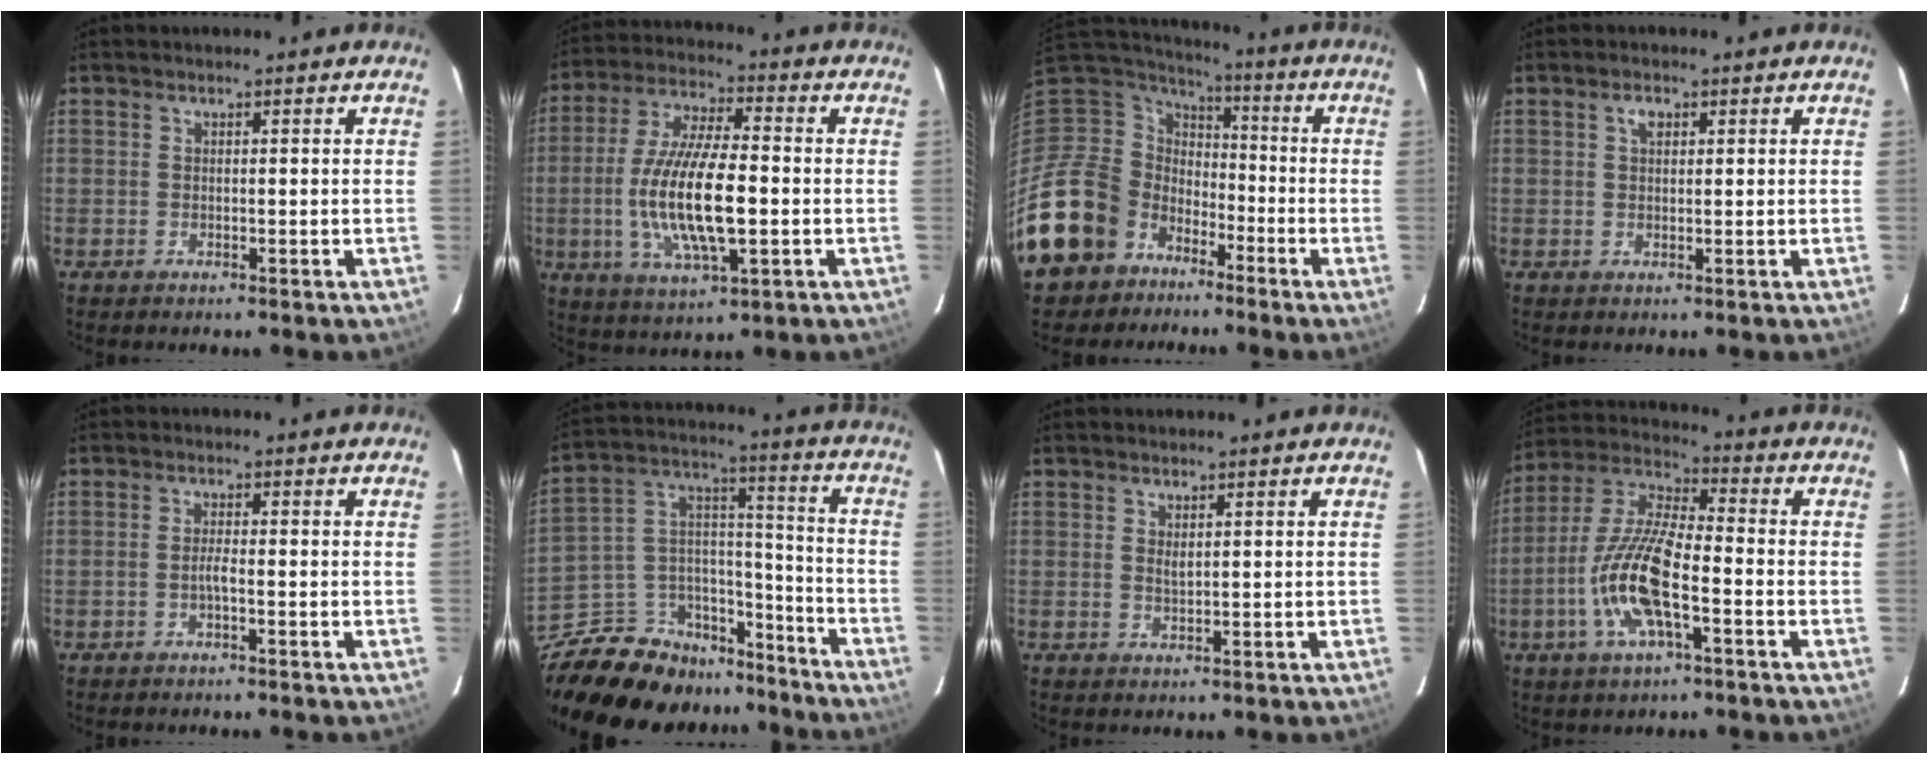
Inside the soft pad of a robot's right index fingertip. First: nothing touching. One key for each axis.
{"total": 16.2, "fx": -2.5, "fy": 4.7, "fz": 15.3, "tx": -0.308, "ty": -0.008, "tz": -0.043}
{"total": 16.6, "fx": -9.3, "fy": 13.3, "fz": 3.4, "tx": -0.112, "ty": 0.031, "tz": -0.159}
{"total": 1.9, "fx": 0.8, "fy": 1.1, "fz": 1.2, "tx": -0.021, "ty": 0.007, "tz": 0.013}
{"total": 1.4, "fx": -0.7, "fy": -0.3, "fz": 1.2, "tx": -0.025, "ty": 0.001, "tz": -0.015}
{"total": 24.0, "fx": -18.9, "fy": 12.1, "fz": 8.5, "tx": -0.202, "ty": 0.069, "tz": -0.290}
{"total": 1.2, "fx": 0.7, "fy": 0.2, "fz": 1.0, "tx": -0.018, "ty": -0.001, "tz": 0.012}
{"total": 14.1, "fx": -4.9, "fy": 4.1, "fz": 12.6, "tx": -0.267, "ty": -0.005, "tz": -0.100}